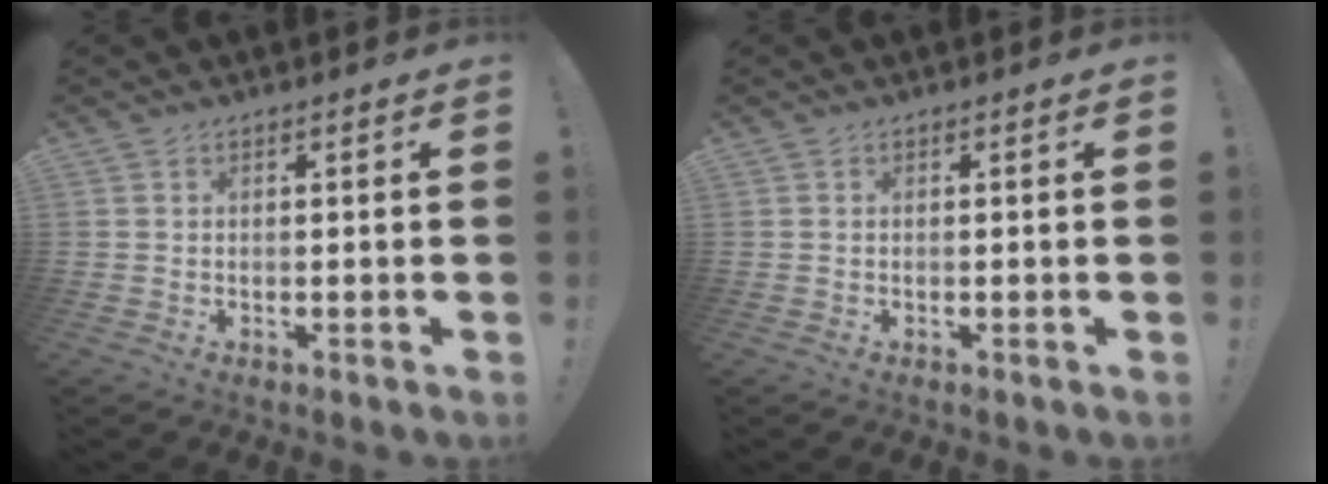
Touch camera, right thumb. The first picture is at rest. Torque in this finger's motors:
{"motor_torque": [-0.03, -0.01, -0.02, 0.01, -0.02]}